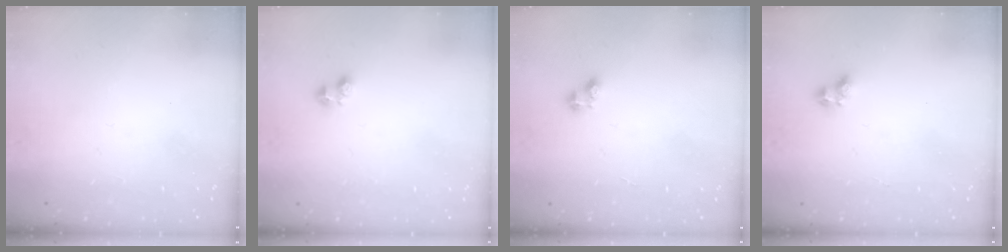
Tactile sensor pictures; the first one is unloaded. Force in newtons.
{"total": 1.9, "press": 1.8, "slide": 0.5}
{"total": 2.6, "press": 2.6, "slide": 0.4}
{"total": 3.5, "press": 3.3, "slide": 1.2}